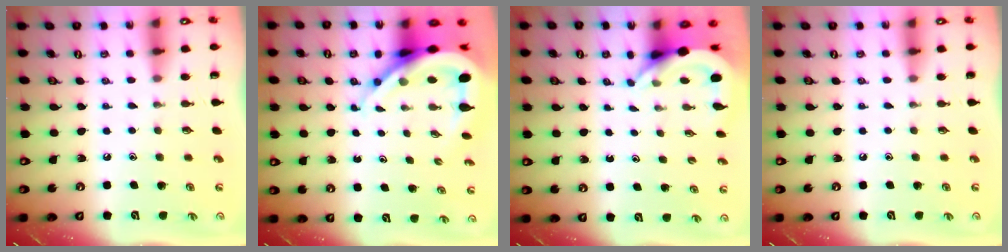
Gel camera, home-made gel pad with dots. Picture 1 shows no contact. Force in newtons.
{"total": 12.9, "press": 12.9, "slide": 1.3}
{"total": 4.6, "press": 4.6, "slide": 0.3}
{"total": 0.0}